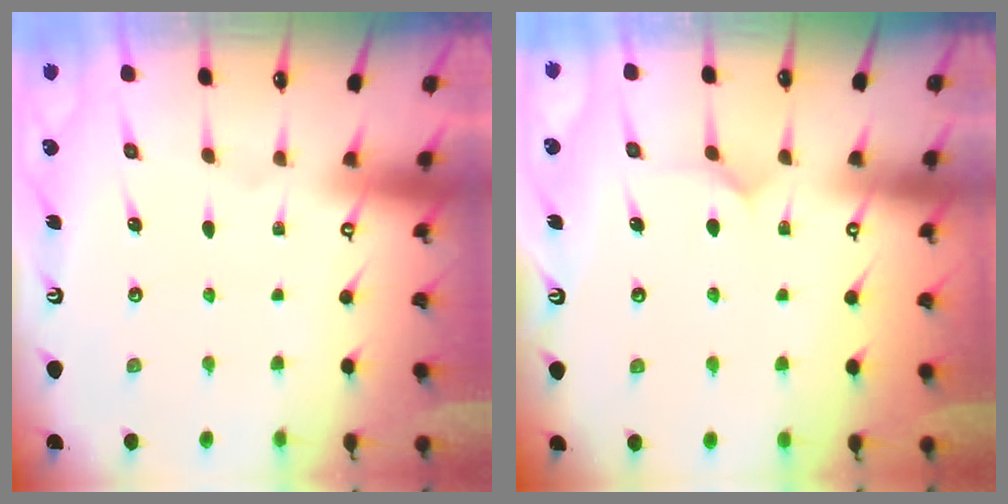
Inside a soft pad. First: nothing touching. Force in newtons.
{"total": 6.6, "press": 6.5, "slide": 0.6}